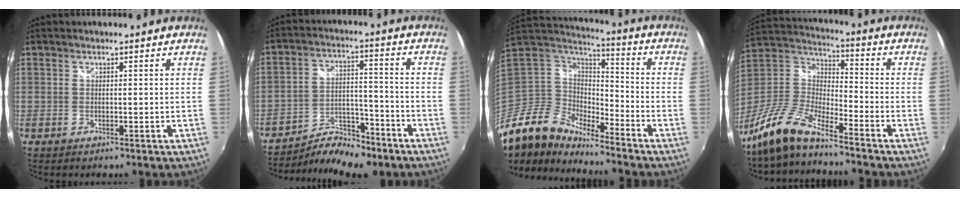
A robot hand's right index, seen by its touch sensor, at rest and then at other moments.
{"total": 11.6, "force": [-9.8, 4.2, 4.5], "torque": [-0.090, 0.010, -0.161]}
{"total": 12.5, "force": [-10.3, 5.9, 4.1], "torque": [-0.099, 0.012, -0.215]}
{"total": 13.2, "force": [-10.6, 3.0, 7.4], "torque": [-0.171, 0.001, -0.218]}